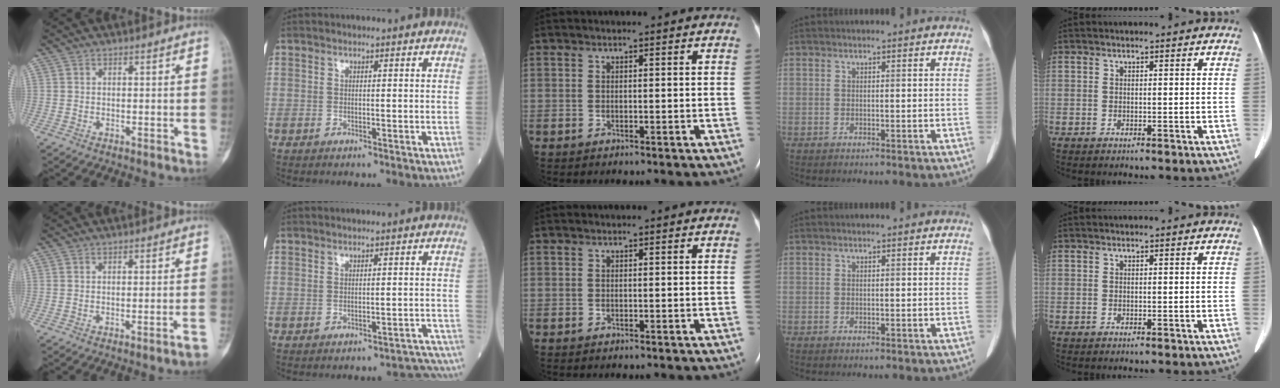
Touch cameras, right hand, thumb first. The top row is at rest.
{"thumb": {"total": 2.6, "force": [-1.9, -0.4, 1.6], "torque": [-0.031, 0.017, -0.021]}, "index": {"total": 4.9, "force": [-4.9, 0.7, -0.4], "torque": [0.025, 0.021, -0.049]}}